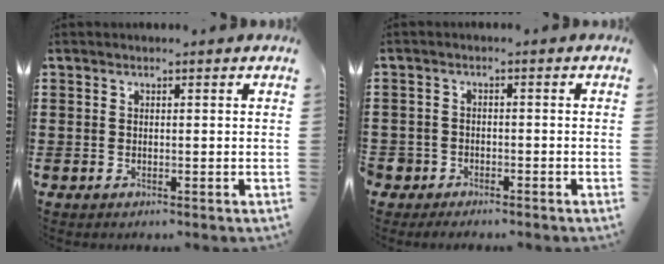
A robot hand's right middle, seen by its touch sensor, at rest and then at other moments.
{"total": 2.2, "force": [-1.9, 0.9, -0.2], "torque": [-0.003, 0.001, -0.046]}